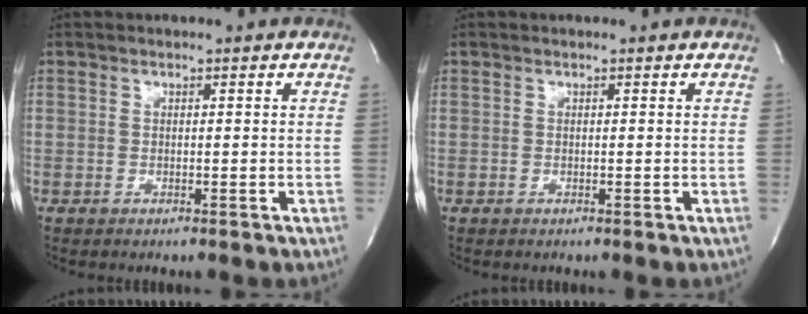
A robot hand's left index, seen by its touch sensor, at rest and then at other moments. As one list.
[{"total": 0.0}]